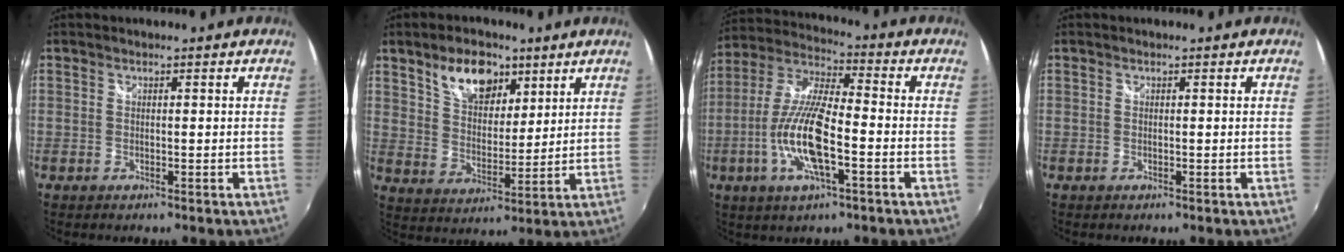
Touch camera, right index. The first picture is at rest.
{"total": 10.8, "force": [6.4, 6.1, 6.2], "torque": [-0.101, 0.016, 0.117]}
{"total": 14.1, "force": [-4.4, 3.6, 12.9], "torque": [-0.266, -0.005, -0.086]}
{"total": 0.0}